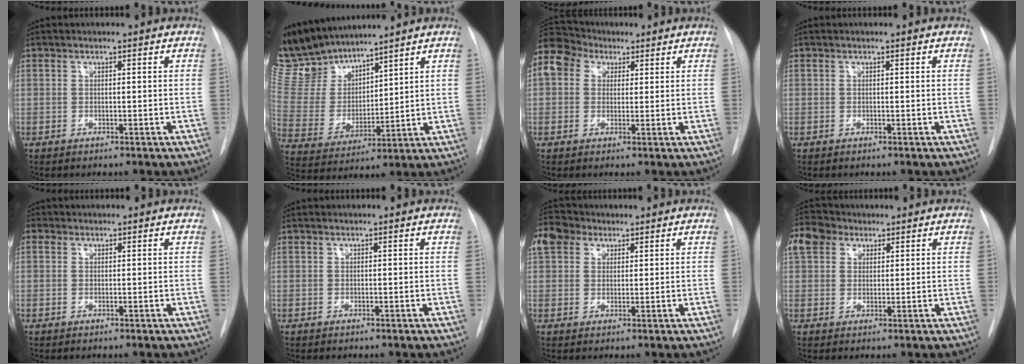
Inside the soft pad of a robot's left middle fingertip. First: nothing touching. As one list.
[{"total": 12.8, "force": [11.9, 3.1, 3.7], "torque": [-0.090, 0.003, 0.250]}, {"total": 16.3, "force": [7.8, 12.5, 7.0], "torque": [-0.214, 0.093, 0.151]}, {"total": 0.0}, {"total": 1.4, "force": [0.6, 1.2, 0.4], "torque": [-0.003, 0.007, 0.007]}, {"total": 0.0}, {"total": 6.4, "force": [4.0, 4.4, 2.3], "torque": [-0.060, 0.030, 0.081]}, {"total": 7.5, "force": [4.5, 5.3, 2.9], "torque": [-0.071, 0.035, 0.088]}]